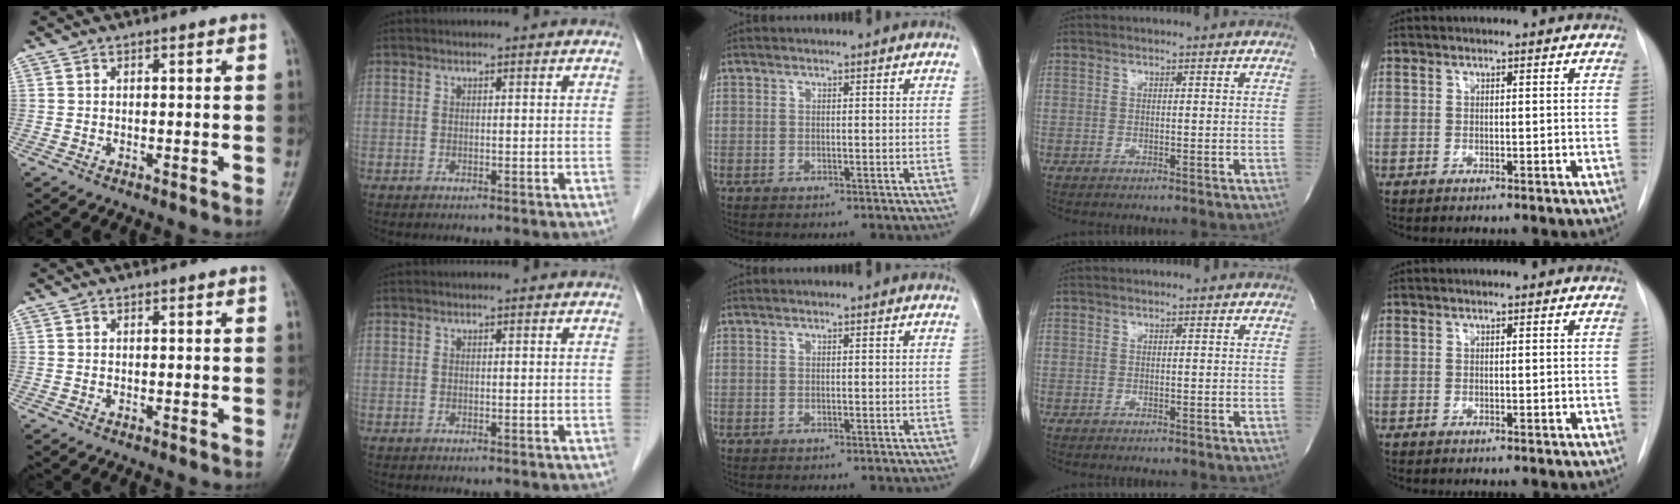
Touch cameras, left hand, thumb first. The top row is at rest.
{}